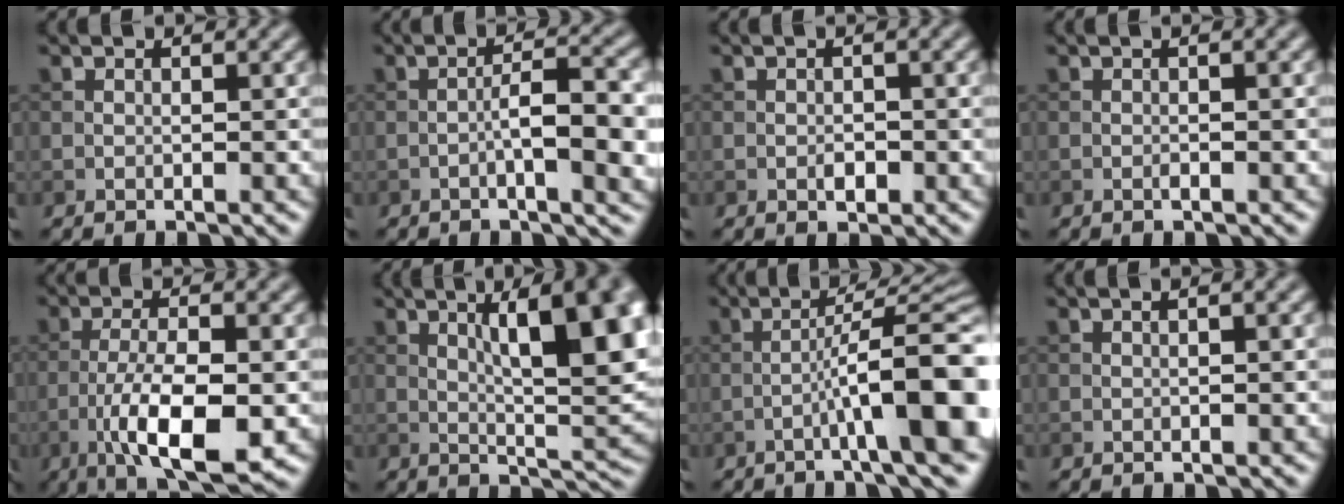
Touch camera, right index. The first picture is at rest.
{"total": 6.6, "force": [-1.4, 1.6, 6.2], "torque": [-0.100, 0.005, -0.022]}
{"total": 1.4, "force": [-0.4, 0.7, 1.1], "torque": [-0.018, 0.001, -0.008]}
{"total": 1.1, "force": [-0.2, 0.1, 1.1], "torque": [-0.019, 0.000, -0.007]}
{"total": 9.0, "force": [-3.1, 2.9, 7.9], "torque": [-0.137, -0.003, -0.056]}
{"total": 12.6, "force": [3.6, 4.2, 11.4], "torque": [-0.139, 0.008, 0.049]}
{"total": 10.6, "force": [-3.0, 1.6, 10.0], "torque": [-0.137, 0.019, -0.045]}
{"total": 1.6, "force": [0.5, 0.4, 1.5], "torque": [-0.022, -0.001, 0.005]}